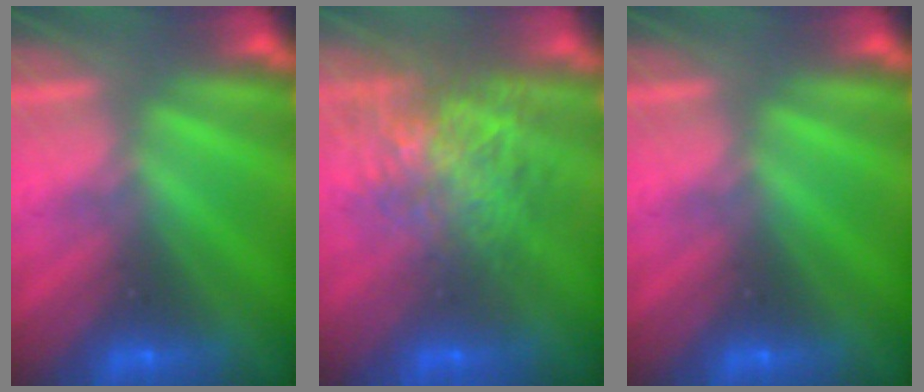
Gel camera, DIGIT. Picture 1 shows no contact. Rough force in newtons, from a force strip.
{"total": 7.6}
{"total": 0.0}